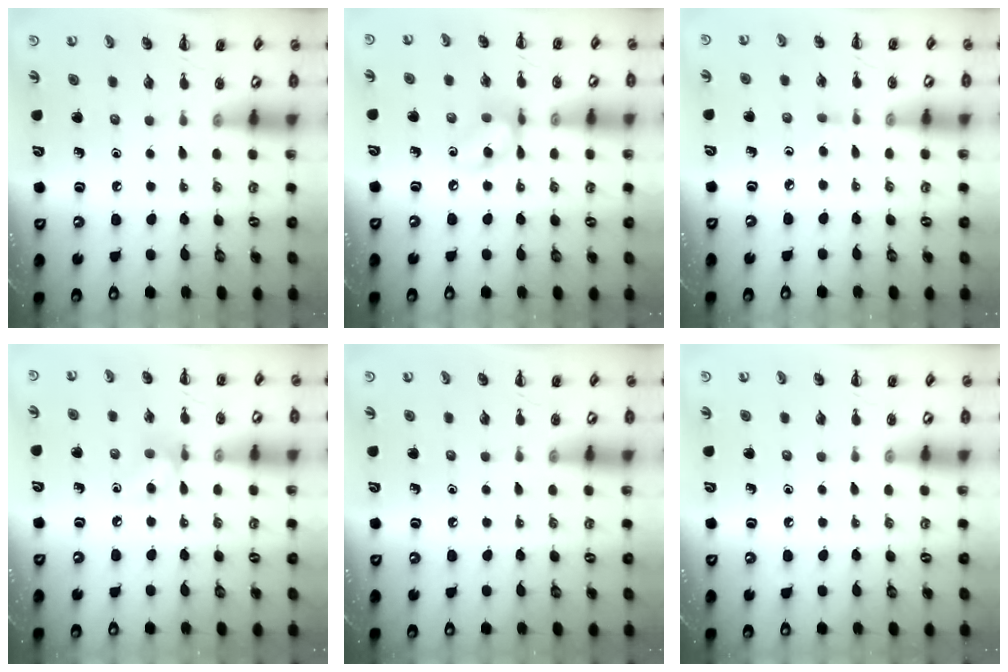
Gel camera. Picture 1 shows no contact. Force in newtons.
{"total": 8.6, "press": 8.6, "slide": 0.8}
{"total": 2.0, "press": 1.8, "slide": 0.8}
{"total": 6.5, "press": 6.5, "slide": 0.6}
{"total": 0.0}
{"total": 0.0}